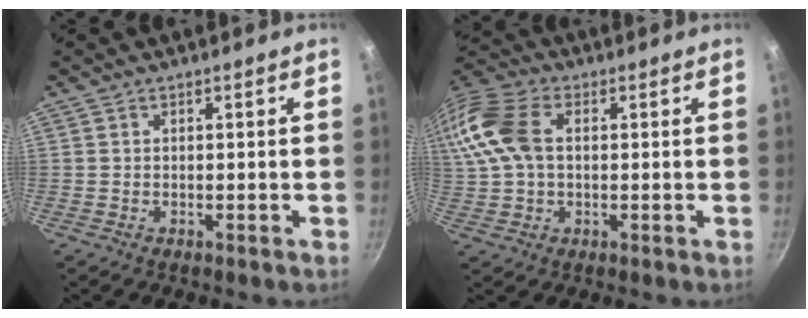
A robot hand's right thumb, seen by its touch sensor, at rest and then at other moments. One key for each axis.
{"total": 16.2, "fx": 2.7, "fy": 10.9, "fz": 11.7, "tx": -0.265, "ty": 0.033, "tz": 0.040}